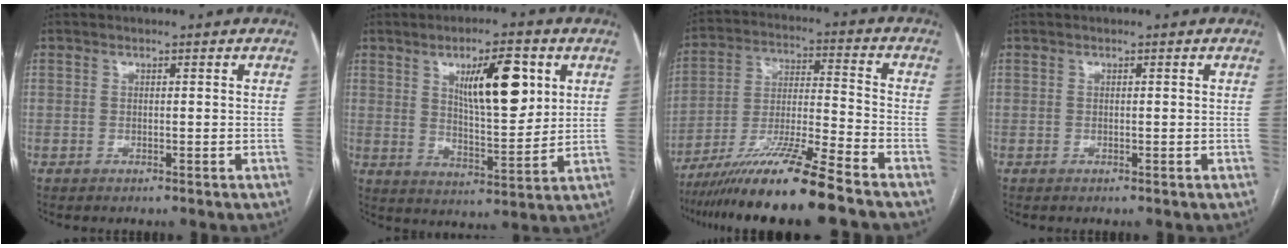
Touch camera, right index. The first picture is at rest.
{"total": 11.8, "force": [4.5, 3.2, 10.4], "torque": [-0.169, 0.001, 0.078]}
{"total": 15.1, "force": [-11.8, -1.2, 9.4], "torque": [-0.173, -0.022, -0.212]}
{"total": 0.0}